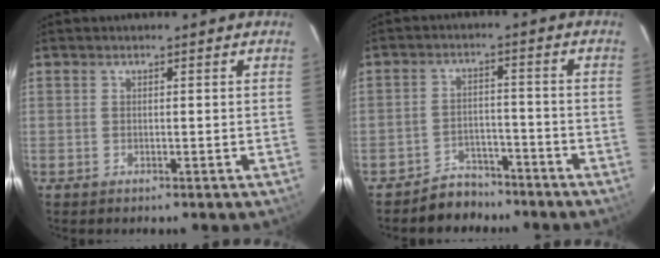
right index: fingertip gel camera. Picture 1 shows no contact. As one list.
[{"total": 6.1, "force": [-5.2, 3.3, 0.3], "torque": [-0.018, 0.021, -0.077]}]